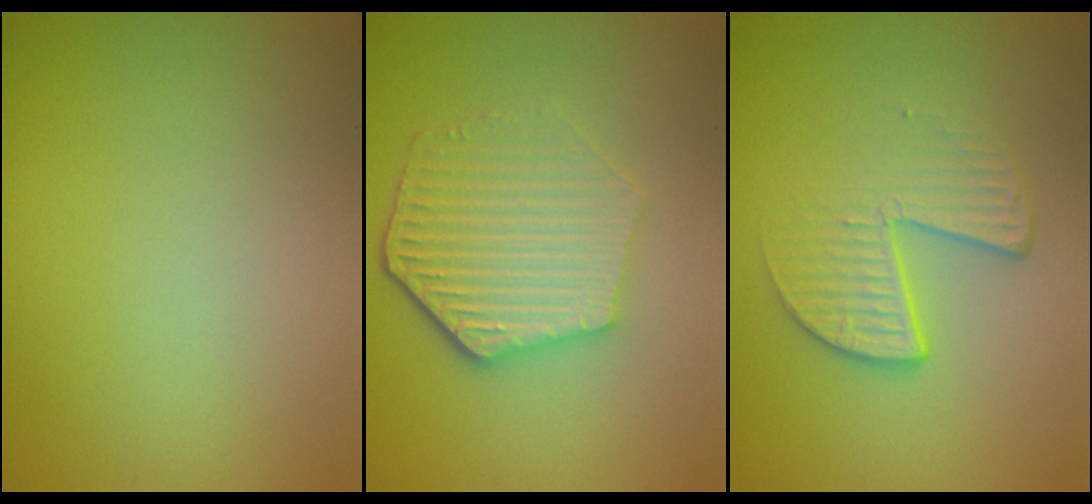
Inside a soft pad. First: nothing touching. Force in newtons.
{"total": 6.0, "press": 4.5, "slide": 4.0}
{"total": 4.3, "press": 2.7, "slide": 3.3}